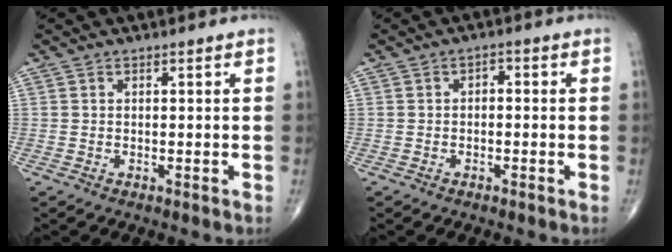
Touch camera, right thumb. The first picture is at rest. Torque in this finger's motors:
{"motor_torque": [0.00, -0.23, 0.34, 0.02, 0.00]}